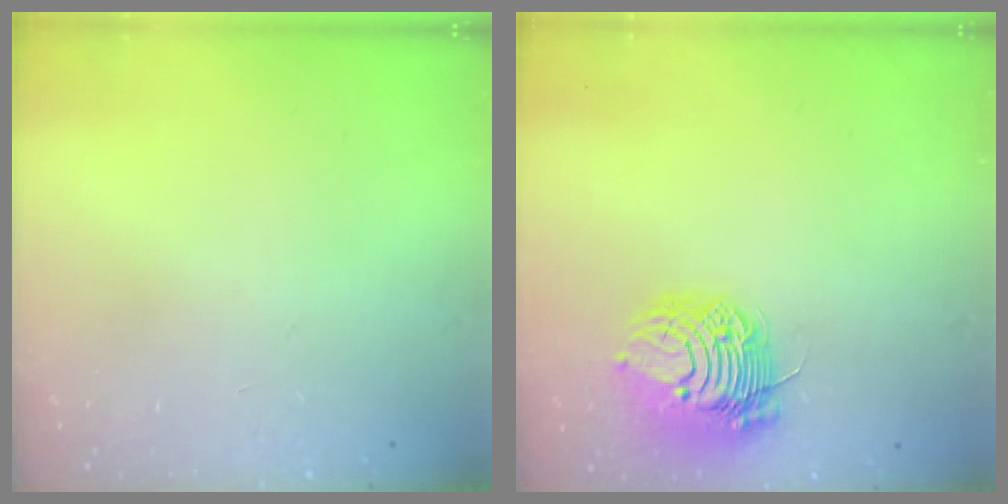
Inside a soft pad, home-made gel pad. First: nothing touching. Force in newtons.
{"total": 13.2, "press": 13.2, "slide": 0.1}